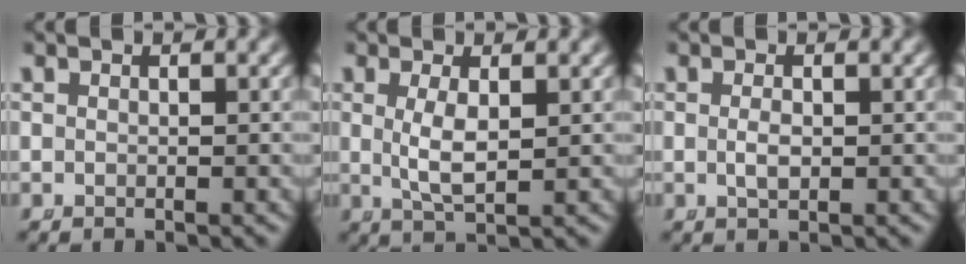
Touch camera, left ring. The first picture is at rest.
{"total": 2.9, "force": [0.2, 0.7, 2.8], "torque": [-0.062, -0.015, 0.017]}
{"total": 1.2, "force": [-0.2, 0.4, 1.1], "torque": [-0.026, -0.011, 0.003]}